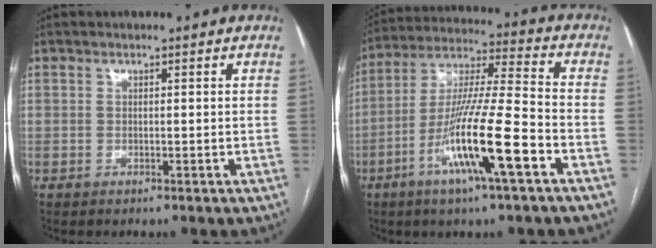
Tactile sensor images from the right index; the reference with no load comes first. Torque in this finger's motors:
{"motor_torque": [1.25, -0.89, 1.05, 0.21]}